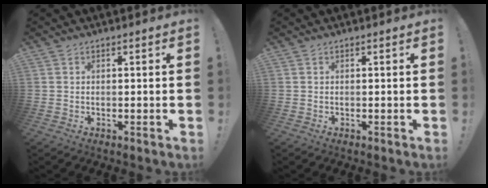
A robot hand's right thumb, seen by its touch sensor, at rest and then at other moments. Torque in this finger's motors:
{"motor_torque": [0.00, 0.00, 0.00, 0.00, 0.00]}